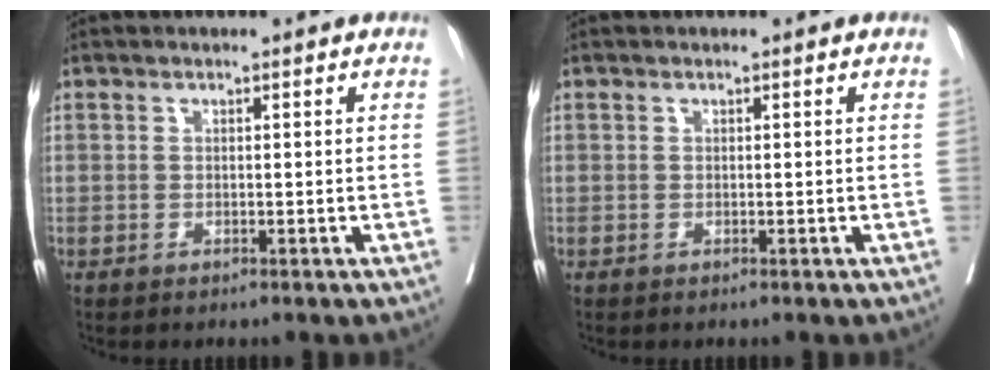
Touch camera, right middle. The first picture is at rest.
{"total": 0.0}